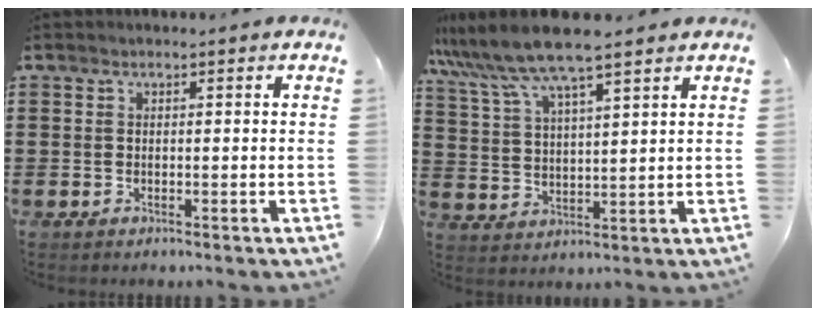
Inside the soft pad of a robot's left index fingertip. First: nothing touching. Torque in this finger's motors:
{"motor_torque": [1.68, -0.46, 0.58, 0.21]}